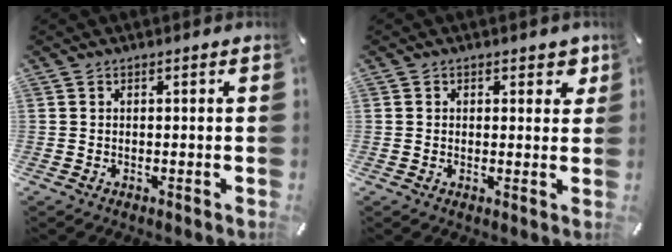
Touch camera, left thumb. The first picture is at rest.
{"total": 3.3, "force": [1.5, 2.4, 1.8], "torque": [-0.006, -0.003, 0.018]}